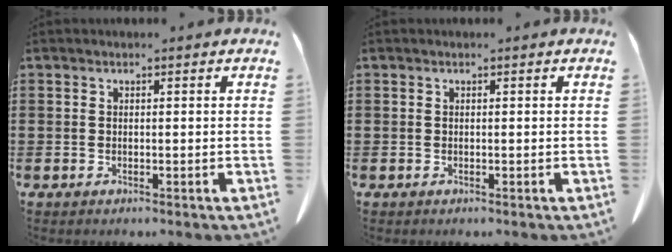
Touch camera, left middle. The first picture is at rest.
{"total": 0.0}